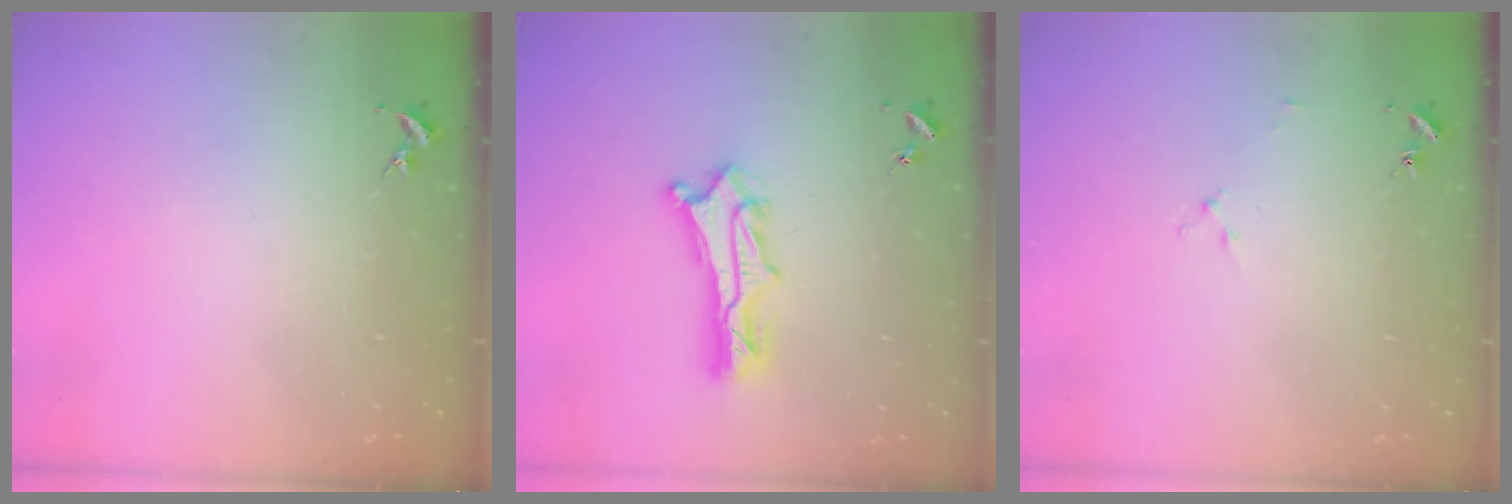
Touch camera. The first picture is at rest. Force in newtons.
{"total": 4.7, "press": 4.6, "slide": 0.3}
{"total": 1.6, "press": 1.6, "slide": 0.2}